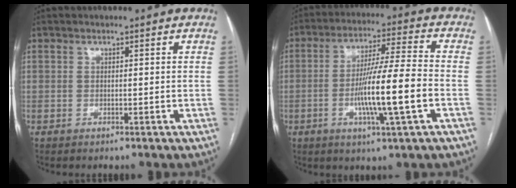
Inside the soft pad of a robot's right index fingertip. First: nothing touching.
{"total": 13.4, "force": [-3.3, -0.4, 13.0], "torque": [-0.236, -0.007, -0.063]}